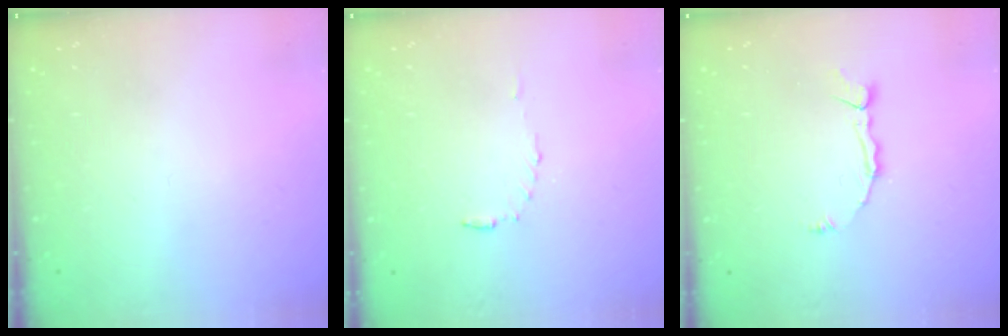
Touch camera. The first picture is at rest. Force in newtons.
{"total": 4.2, "press": 4.1, "slide": 0.4}
{"total": 3.3, "press": 3.3, "slide": 0.2}